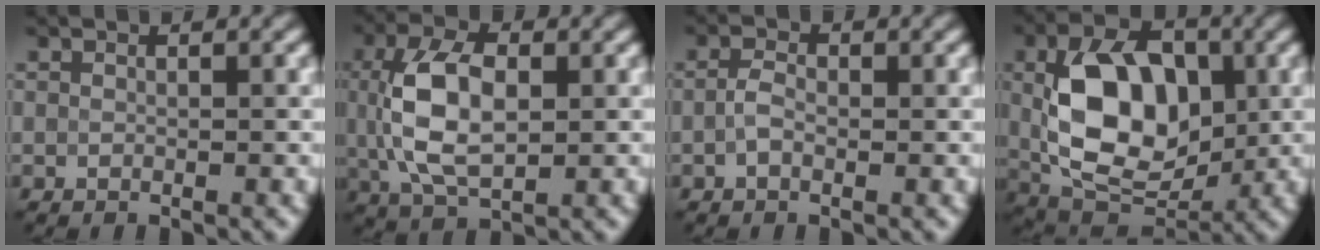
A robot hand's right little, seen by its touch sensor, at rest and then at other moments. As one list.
[{"total": 7.9, "force": [1.3, 4.4, 6.4], "torque": [-0.130, 0.004, 0.022]}, {"total": 1.1, "force": [-0.2, 0.7, 0.9], "torque": [-0.017, 0.004, -0.009]}, {"total": 10.4, "force": [1.6, 6.7, 7.7], "torque": [-0.144, -0.004, 0.036]}]